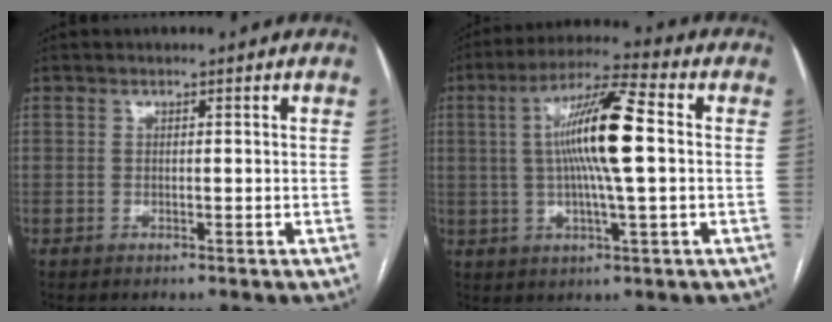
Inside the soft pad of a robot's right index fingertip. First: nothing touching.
{"total": 12.7, "force": [1.0, 0.8, 12.7], "torque": [-0.234, 0.012, 0.014]}